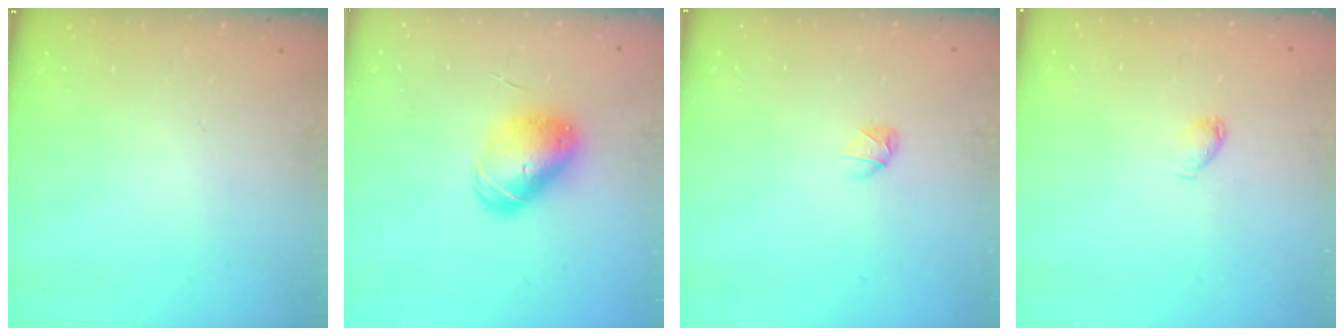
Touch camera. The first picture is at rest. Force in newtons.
{"total": 9.3, "press": 9.3, "slide": 1.3}
{"total": 2.8, "press": 2.7, "slide": 0.5}
{"total": 3.3, "press": 3.2, "slide": 0.6}